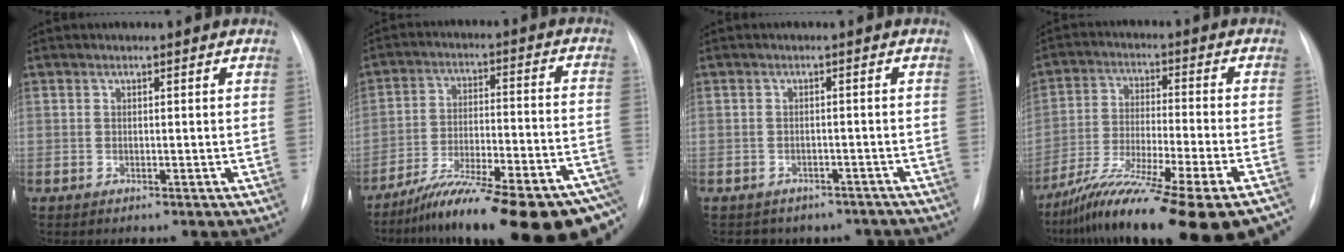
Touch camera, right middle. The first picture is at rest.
{"total": 25.9, "force": [-20.0, 3.4, 16.1], "torque": [-0.179, 0.000, -0.291]}
{"total": 7.0, "force": [-5.8, 3.8, 0.3], "torque": [0.001, 0.018, -0.057]}
{"total": 24.2, "force": [-19.2, 1.2, 14.7], "torque": [-0.190, -0.044, -0.299]}